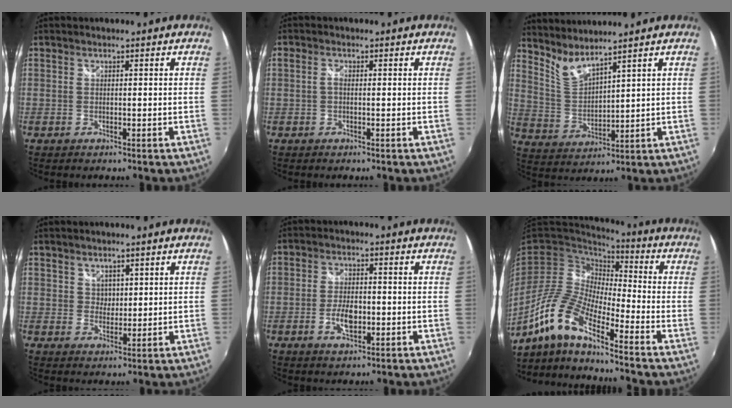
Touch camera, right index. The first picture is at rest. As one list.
[{"total": 1.1, "force": [-0.1, 0.6, 0.9], "torque": [-0.019, 0.004, -0.005]}, {"total": 6.0, "force": [5.5, 0.2, 2.5], "torque": [-0.052, -0.015, 0.116]}, {"total": 2.6, "force": [1.5, 2.0, 0.6], "torque": [-0.001, 0.003, 0.028]}, {"total": 5.1, "force": [-1.5, 2.5, 4.2], "torque": [-0.089, -0.001, -0.026]}, {"total": 13.1, "force": [-8.6, 2.9, 9.5], "torque": [-0.183, -0.002, -0.184]}]